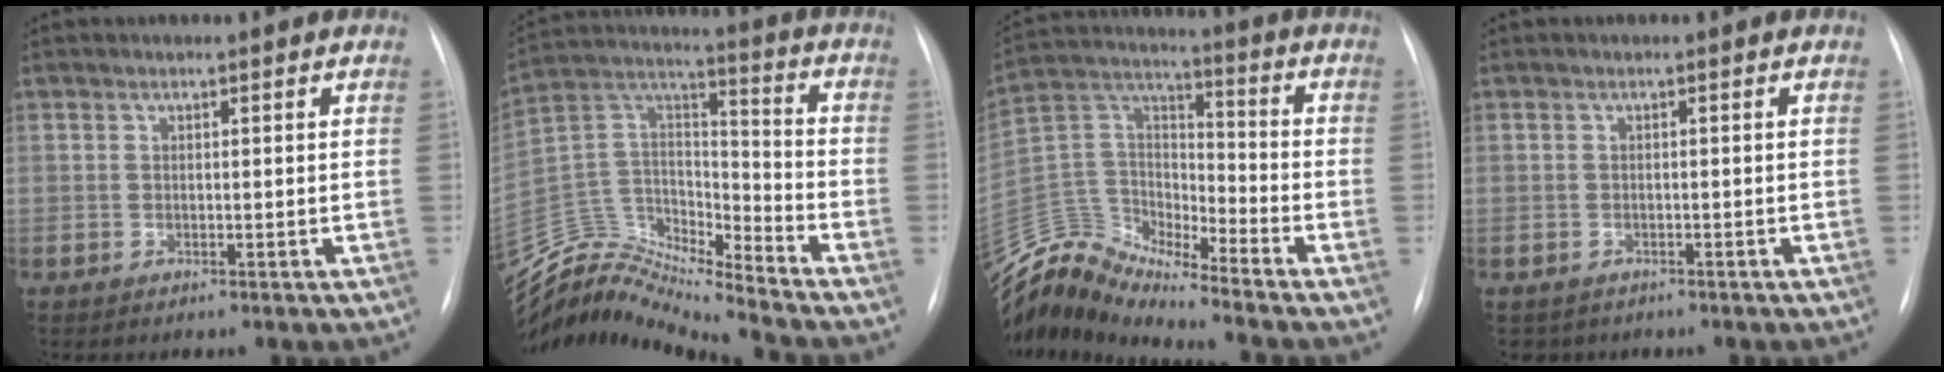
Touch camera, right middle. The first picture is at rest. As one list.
[{"total": 15.3, "force": [-15.2, 0.6, 1.8], "torque": [-0.035, 0.076, -0.284]}, {"total": 11.9, "force": [-11.8, 0.7, 1.1], "torque": [-0.029, 0.068, -0.234]}, {"total": 2.2, "force": [-1.6, 1.5, 0.0], "torque": [-0.004, 0.003, -0.023]}]